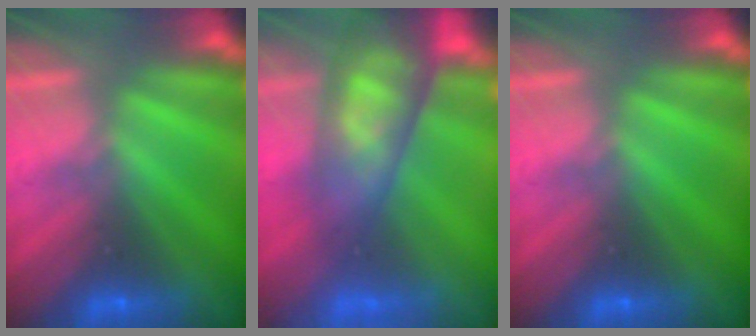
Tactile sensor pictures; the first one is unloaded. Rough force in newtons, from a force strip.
{"total": 8.7}
{"total": 0.0}